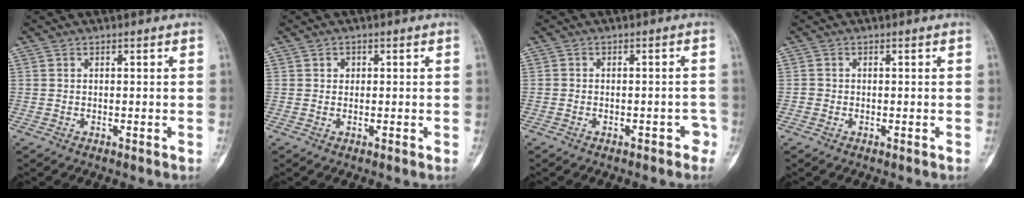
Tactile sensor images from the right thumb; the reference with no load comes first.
{"total": 1.2, "force": [0.2, 1.0, 0.5], "torque": [-0.004, 0.001, 0.002]}
{"total": 2.6, "force": [-1.7, 1.5, 1.3], "torque": [-0.004, 0.018, -0.021]}
{"total": 0.8, "force": [-0.3, 0.8, 0.1], "torque": [0.000, 0.004, -0.008]}